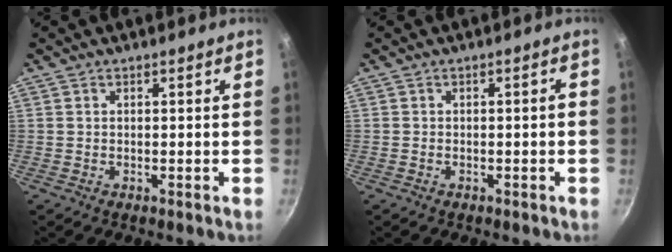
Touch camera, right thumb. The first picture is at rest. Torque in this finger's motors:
{"motor_torque": [0.50, -0.36, -0.09, -0.15, 0.04]}